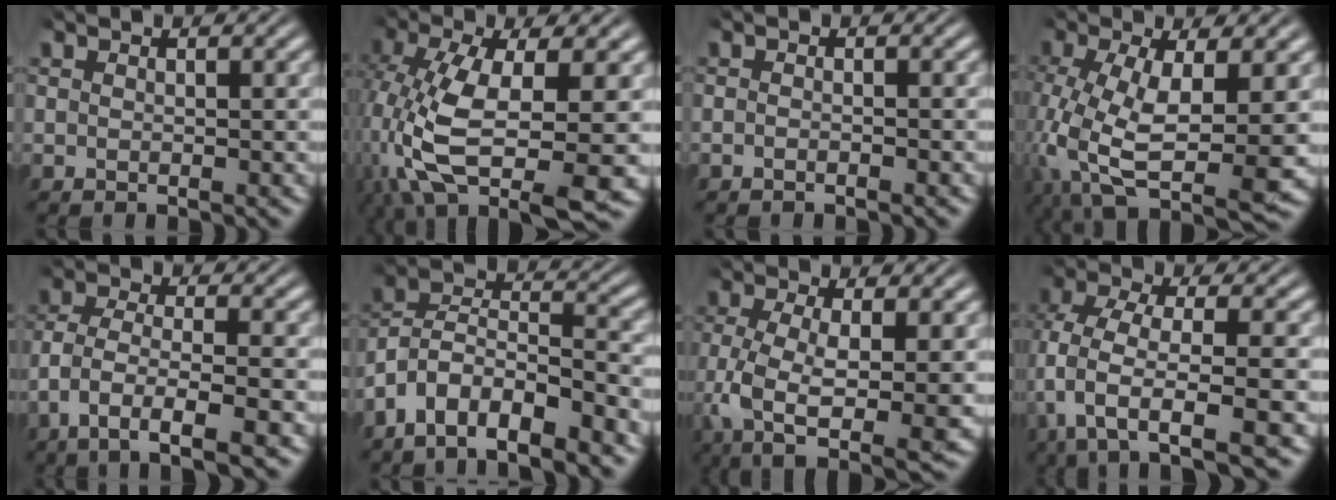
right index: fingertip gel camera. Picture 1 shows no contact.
{"total": 10.1, "force": [-4.2, 5.0, 7.7], "torque": [-0.194, -0.059, -0.038]}
{"total": 0.8, "force": [-0.7, 0.1, 0.2], "torque": [-0.006, 0.000, -0.016]}
{"total": 9.9, "force": [-2.6, 5.7, 7.7], "torque": [-0.178, -0.058, -0.014]}
{"total": 6.8, "force": [-3.3, 3.2, 5.0], "torque": [-0.109, -0.038, -0.037]}
{"total": 10.7, "force": [-3.9, 8.9, 4.4], "torque": [-0.141, -0.039, -0.076]}
{"total": 9.1, "force": [-3.0, 4.6, 7.3], "torque": [-0.164, -0.051, -0.028]}
{"total": 8.8, "force": [-3.6, 4.8, 6.4], "torque": [-0.165, -0.046, -0.041]}